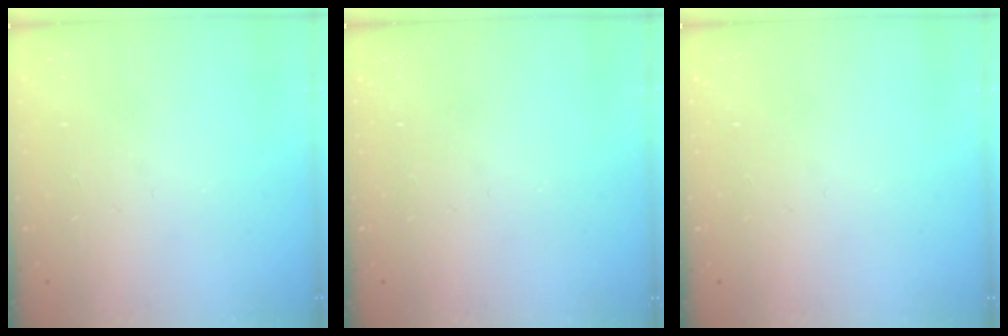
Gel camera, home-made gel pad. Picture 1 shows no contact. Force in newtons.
{"total": 0.0}
{"total": 0.0}